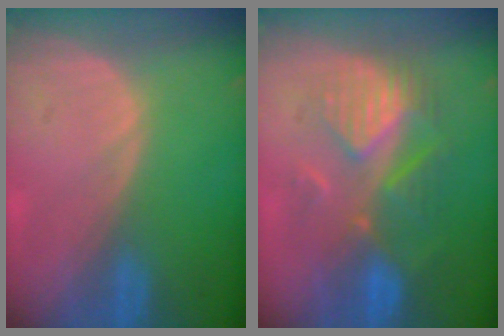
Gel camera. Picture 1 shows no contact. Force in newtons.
{"total": 8.4, "press": 8.3, "slide": 1.3}